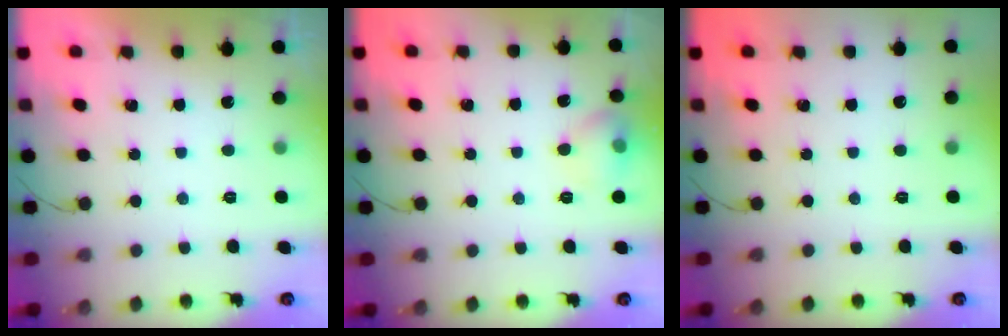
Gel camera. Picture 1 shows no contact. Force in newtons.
{"total": 10.3, "press": 7.5, "slide": 7.0}
{"total": 0.0}